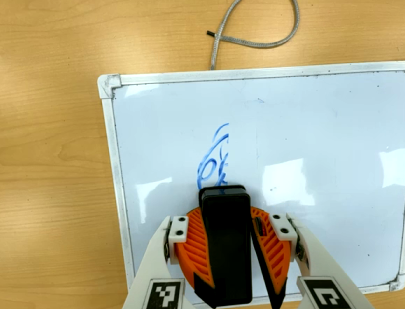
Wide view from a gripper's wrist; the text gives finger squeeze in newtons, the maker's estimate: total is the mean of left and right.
{"total": 11.3, "left": 10.9, "right": 11.7}